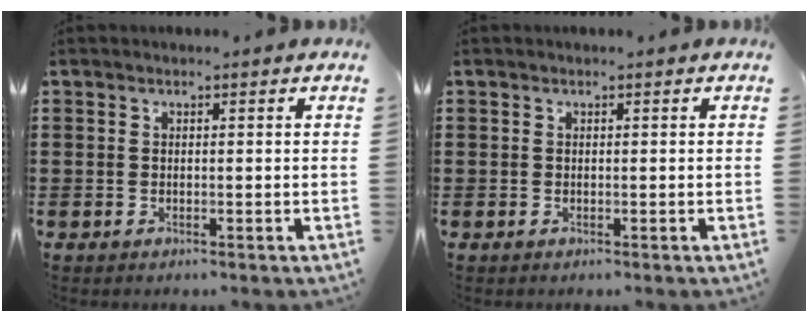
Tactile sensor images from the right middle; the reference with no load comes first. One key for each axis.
{"total": 0.0}